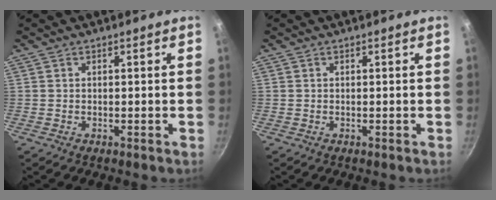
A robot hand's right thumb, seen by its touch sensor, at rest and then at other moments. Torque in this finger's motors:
{"motor_torque": [0.17, -0.17, 0.03, 0.03, 0.00]}